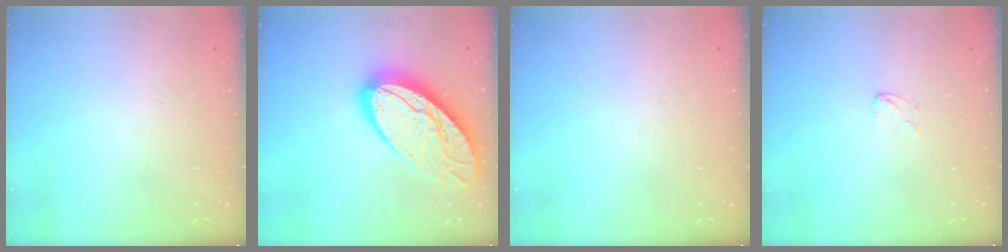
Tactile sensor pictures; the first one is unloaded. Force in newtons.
{"total": 21.6, "press": 21.6, "slide": 1.7}
{"total": 0.0}
{"total": 2.9, "press": 2.9, "slide": 0.2}